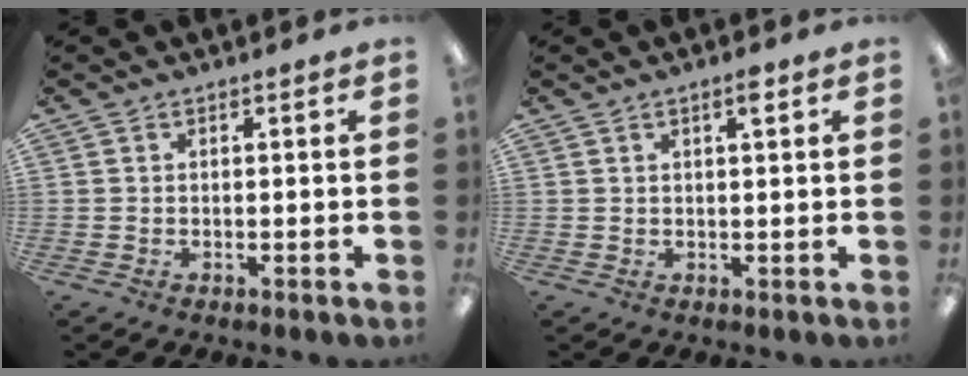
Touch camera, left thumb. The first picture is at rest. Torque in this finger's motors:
{"motor_torque": [-0.06, 0.06, -0.11, 0.13, 0.01]}